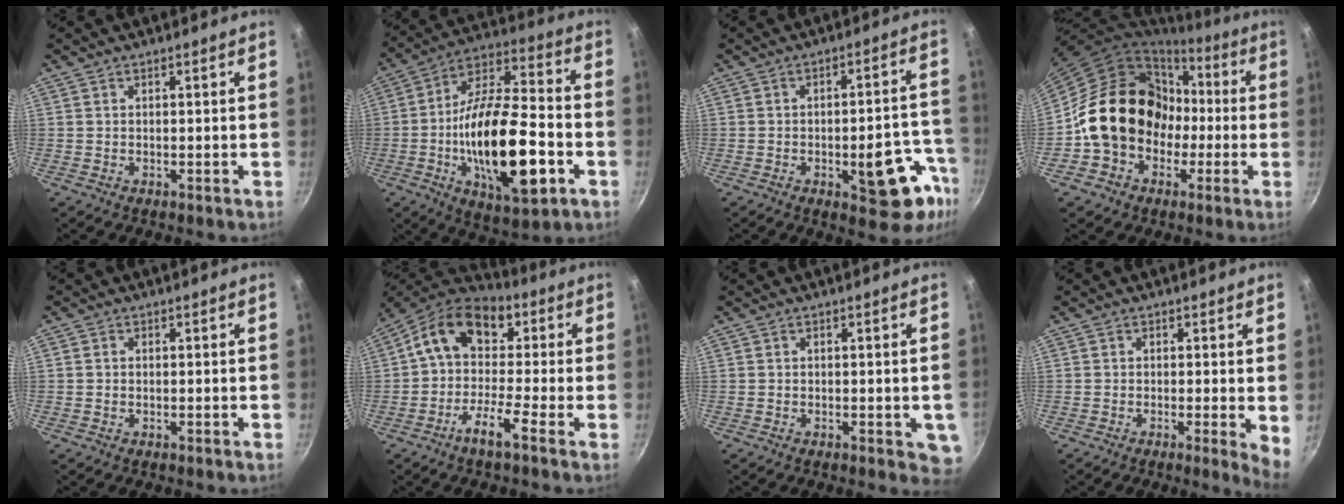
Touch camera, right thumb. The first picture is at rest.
{"total": 25.4, "force": [-6.4, 10.5, 22.2], "torque": [-0.369, 0.033, -0.104]}
{"total": 14.7, "force": [-5.8, 6.6, 11.8], "torque": [-0.081, 0.039, -0.070]}
{"total": 18.8, "force": [-1.4, 15.6, 10.5], "torque": [-0.142, 0.059, -0.017]}
{"total": 0.6, "force": [-0.1, 0.5, 0.3], "torque": [-0.005, 0.002, -0.004]}
{"total": 12.8, "force": [-0.9, 7.4, 10.4], "torque": [-0.166, 0.044, -0.041]}
{"total": 4.6, "force": [-1.2, 2.2, 3.8], "torque": [-0.023, 0.002, -0.013]}
{"total": 4.2, "force": [-0.3, 0.8, 4.2], "torque": [-0.051, -0.009, -0.007]}